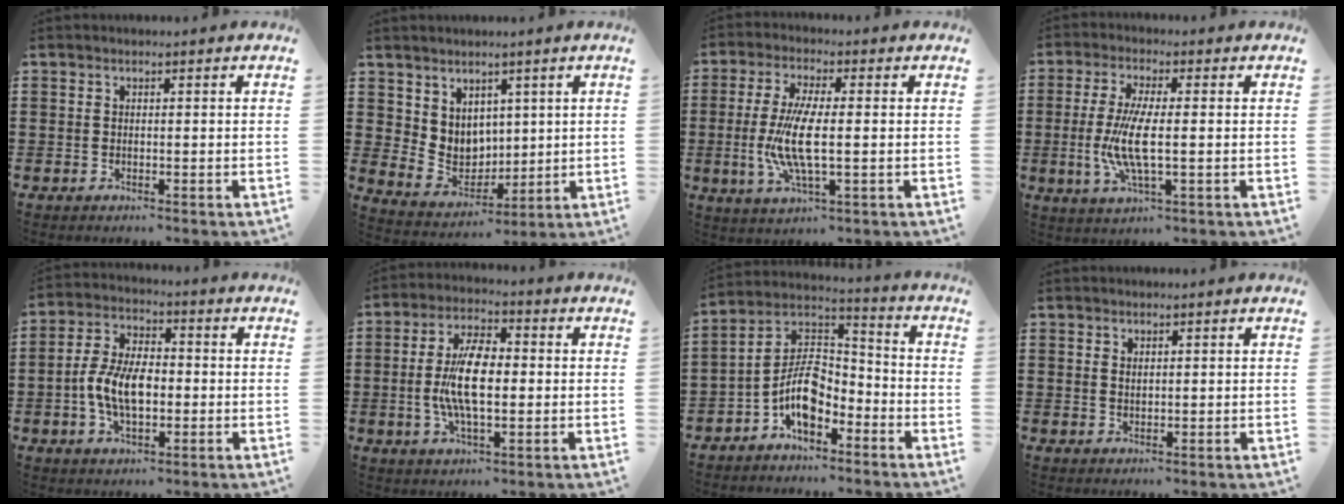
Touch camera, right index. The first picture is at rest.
{"total": 5.9, "force": [3.5, 4.6, 1.1], "torque": [-0.041, -0.017, 0.069]}
{"total": 8.8, "force": [-0.9, 2.3, 8.5], "torque": [-0.183, -0.015, -0.023]}
{"total": 7.9, "force": [-1.0, 1.9, 7.6], "torque": [-0.167, -0.017, -0.025]}
{"total": 8.0, "force": [-1.4, 4.3, 6.7], "torque": [-0.154, -0.001, -0.032]}
{"total": 9.4, "force": [-0.5, 3.7, 8.7], "torque": [-0.182, 0.000, -0.014]}
{"total": 8.9, "force": [-4.2, 4.8, 6.2], "torque": [-0.145, -0.007, -0.087]}
{"total": 0.8, "force": [0.6, 0.4, 0.3], "torque": [-0.006, 0.003, 0.011]}